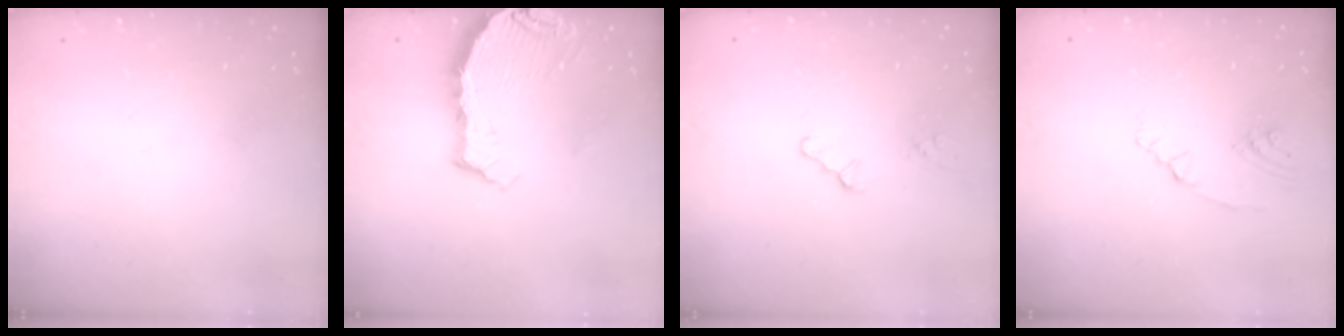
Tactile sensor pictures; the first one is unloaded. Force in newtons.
{"total": 6.4, "press": 6.4, "slide": 0.7}
{"total": 1.0, "press": 1.0, "slide": 0.2}
{"total": 2.5, "press": 2.2, "slide": 1.1}